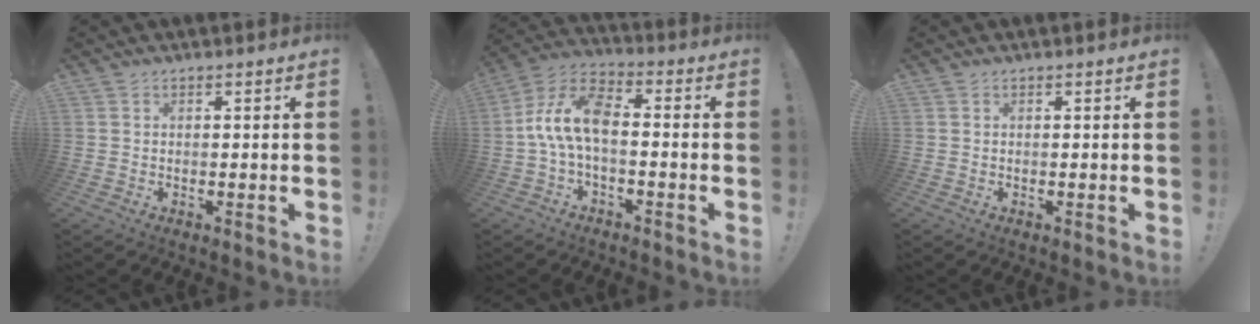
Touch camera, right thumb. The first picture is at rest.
{"total": 11.9, "force": [-0.9, 6.4, 10.0], "torque": [-0.210, 0.013, -0.014]}
{"total": 0.0}